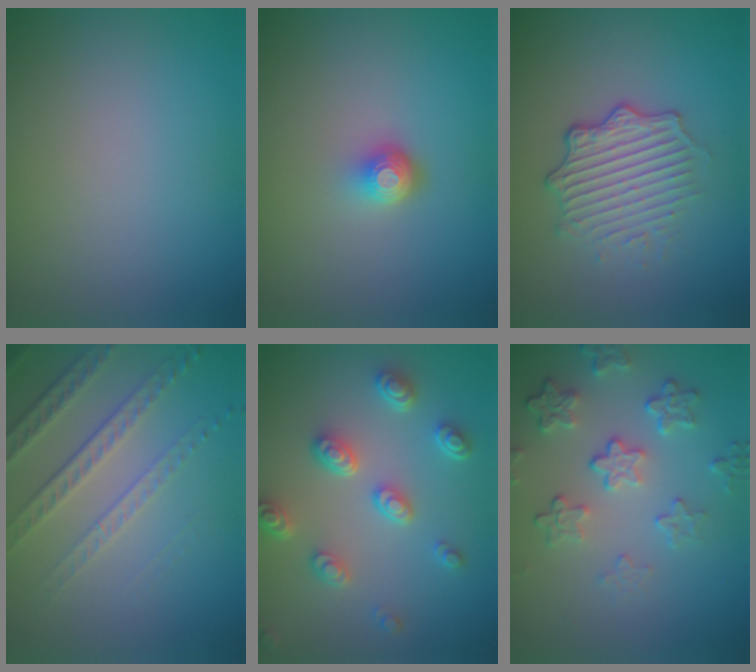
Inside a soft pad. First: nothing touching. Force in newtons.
{"total": 2.0, "press": 1.4, "slide": 1.4}
{"total": 4.6, "press": 3.3, "slide": 3.3}
{"total": 3.4, "press": 3.1, "slide": 1.4}
{"total": 4.5, "press": 3.5, "slide": 2.8}
{"total": 4.5, "press": 3.3, "slide": 3.0}